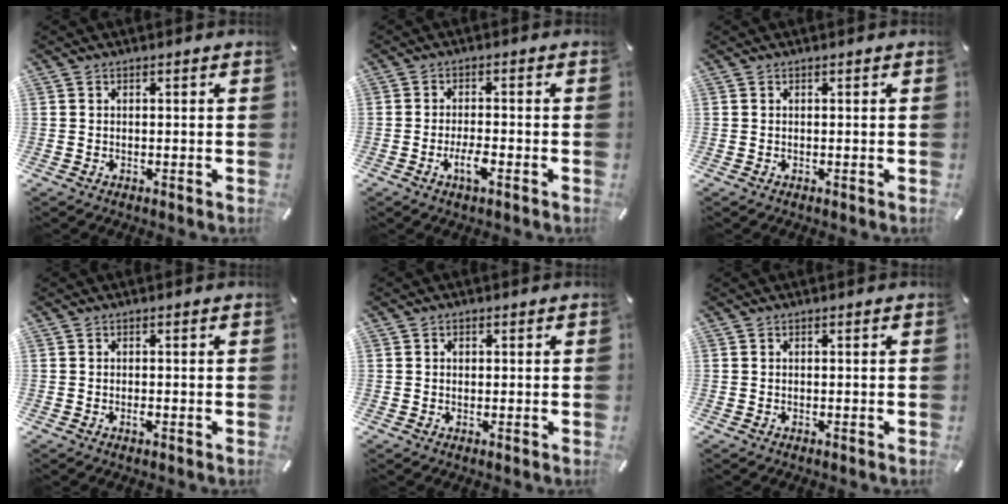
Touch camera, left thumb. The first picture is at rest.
{"total": 4.6, "force": [-2.1, 1.4, 3.9], "torque": [-0.074, 0.004, -0.038]}
{"total": 0.0}
{"total": 1.1, "force": [-0.4, 0.4, 1.0], "torque": [-0.018, -0.003, -0.007]}
{"total": 1.0, "force": [0.2, 0.9, 0.4], "torque": [-0.001, 0.002, 0.001]}
{"total": 0.0}